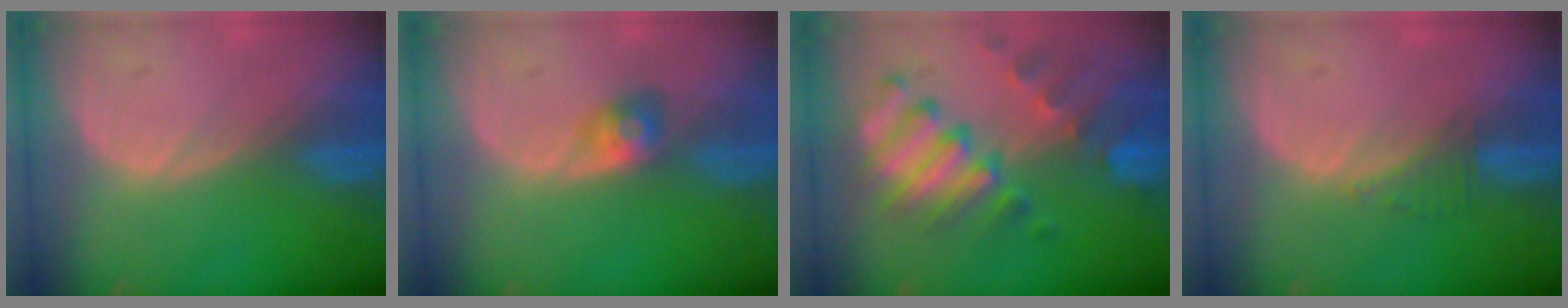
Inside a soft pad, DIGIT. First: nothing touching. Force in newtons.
{"total": 2.9, "press": 2.6, "slide": 1.1}
{"total": 10.2, "press": 8.9, "slide": 5.0}
{"total": 1.7, "press": 1.6, "slide": 0.7}